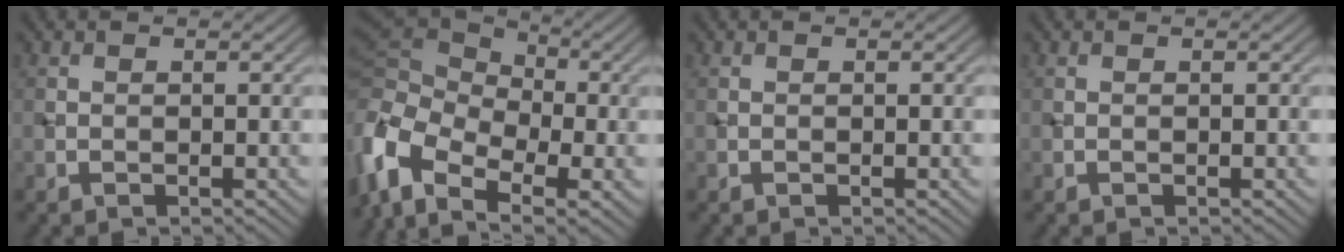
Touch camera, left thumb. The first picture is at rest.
{"total": 14.3, "force": [-3.9, 9.5, 10.0], "torque": [-0.283, -0.018, -0.070]}
{"total": 0.0}
{"total": 0.0}